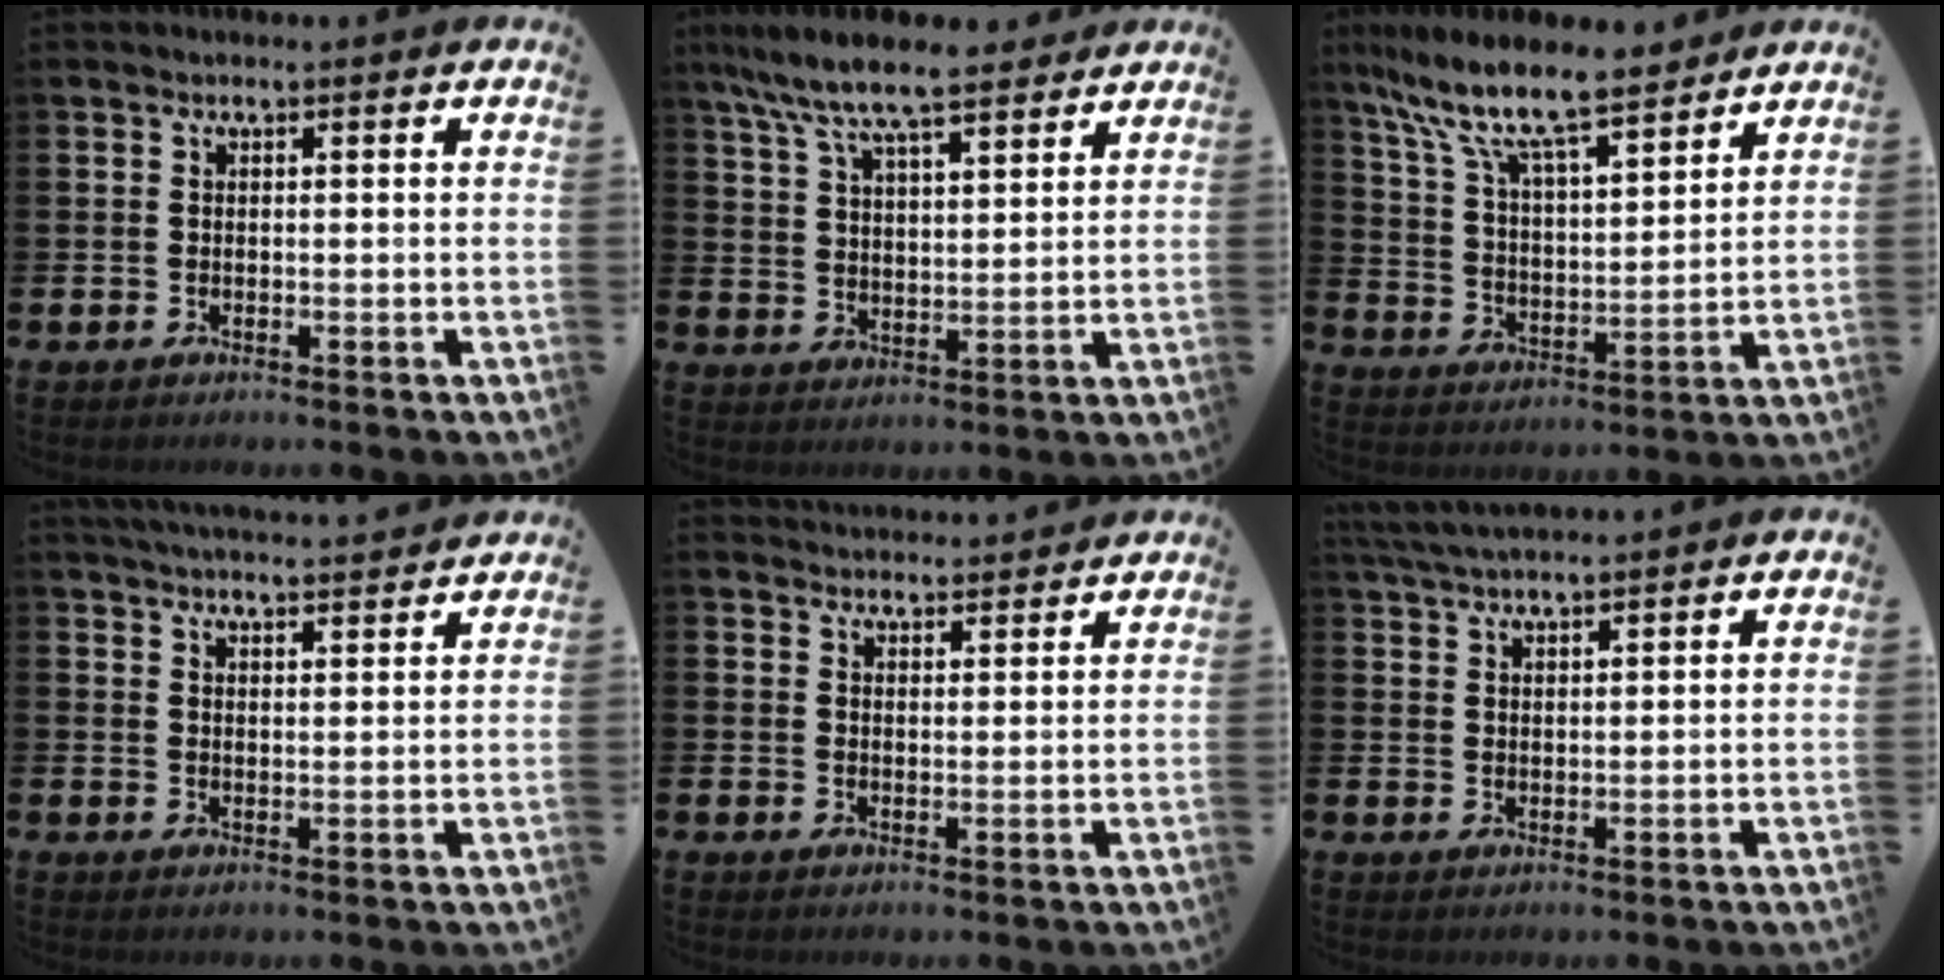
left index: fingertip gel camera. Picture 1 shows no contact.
{"total": 8.8, "force": [7.9, 1.8, 3.4], "torque": [-0.090, -0.033, 0.141]}
{"total": 10.6, "force": [9.0, 2.7, 5.0], "torque": [-0.132, -0.051, 0.154]}
{"total": 4.2, "force": [4.2, -0.2, 0.2], "torque": [-0.006, -0.026, 0.073]}
{"total": 3.2, "force": [3.2, 0.4, -0.1], "torque": [0.003, -0.020, 0.058]}
{"total": 4.1, "force": [3.9, 0.4, 1.2], "torque": [-0.026, -0.013, 0.071]}